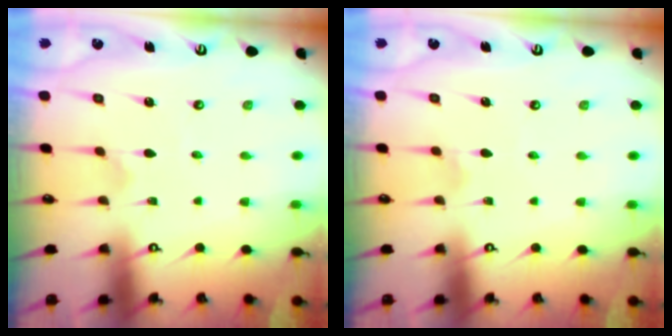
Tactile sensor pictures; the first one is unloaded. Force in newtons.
{"total": 1.3, "press": 1.3, "slide": 0.1}